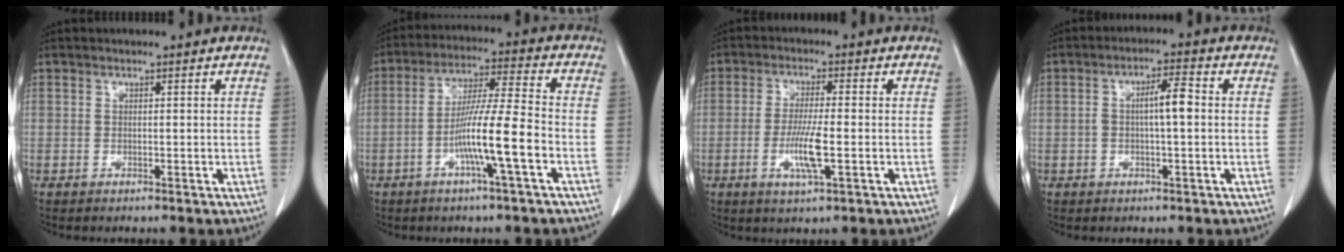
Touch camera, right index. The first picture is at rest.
{"total": 10.3, "force": [-3.6, -0.6, 9.6], "torque": [-0.179, 0.003, -0.067]}
{"total": 6.5, "force": [-1.7, 0.4, 6.2], "torque": [-0.122, -0.012, -0.031]}
{"total": 4.8, "force": [0.1, 0.8, 4.8], "torque": [-0.086, 0.013, 0.000]}